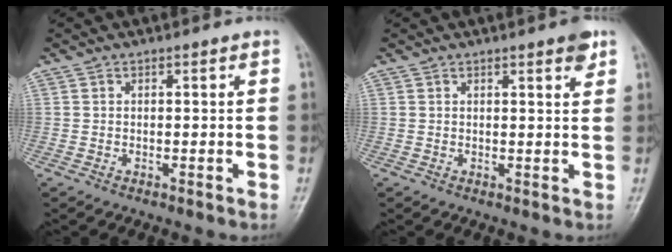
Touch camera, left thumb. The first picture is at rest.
{"total": 2.8, "force": [1.8, 0.6, 2.1], "torque": [-0.023, -0.008, 0.020]}